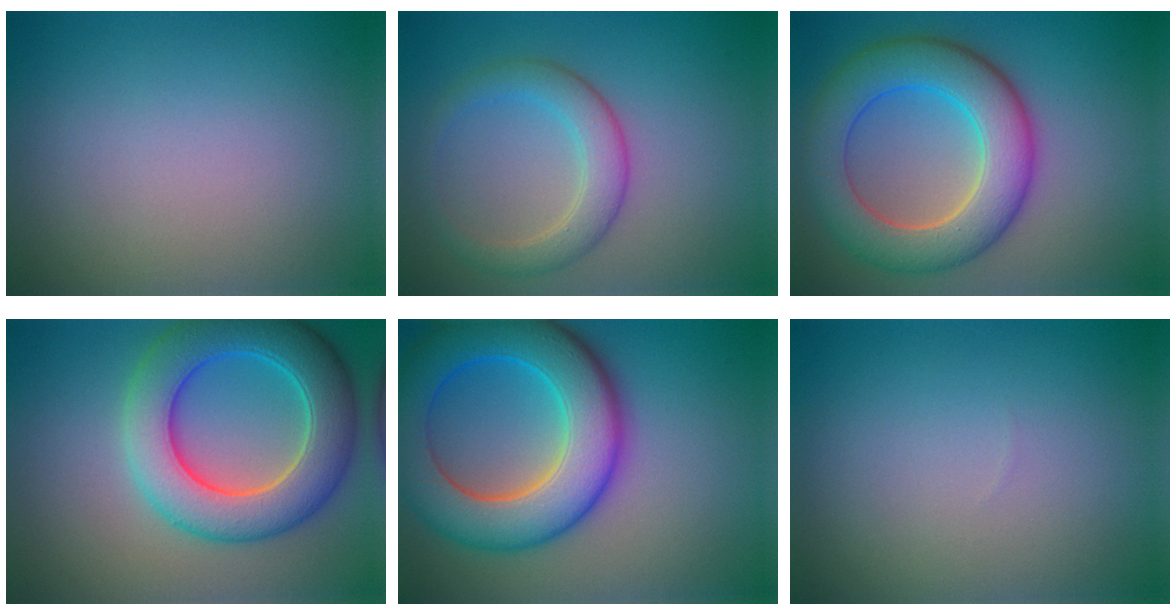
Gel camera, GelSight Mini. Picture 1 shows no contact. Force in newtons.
{"total": 3.7, "press": 3.7, "slide": 0.0}
{"total": 8.8, "press": 8.8, "slide": 0.4}
{"total": 8.7, "press": 8.7, "slide": 0.1}
{"total": 10.8, "press": 10.8, "slide": 0.2}
{"total": 0.0}